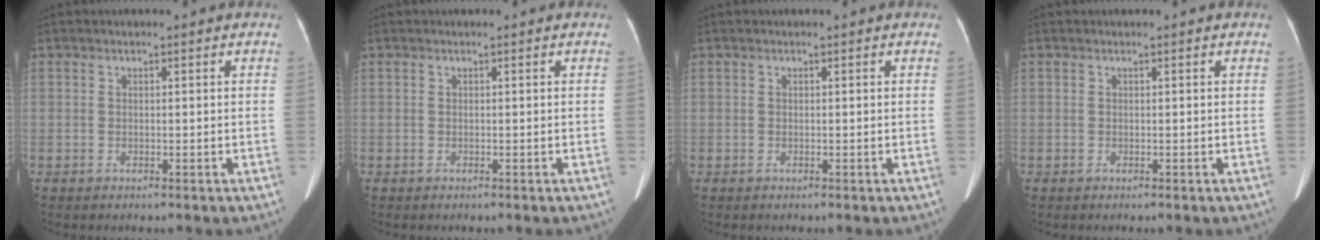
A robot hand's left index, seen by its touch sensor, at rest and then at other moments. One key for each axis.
{"total": 0.0}
{"total": 0.0}
{"total": 0.0}